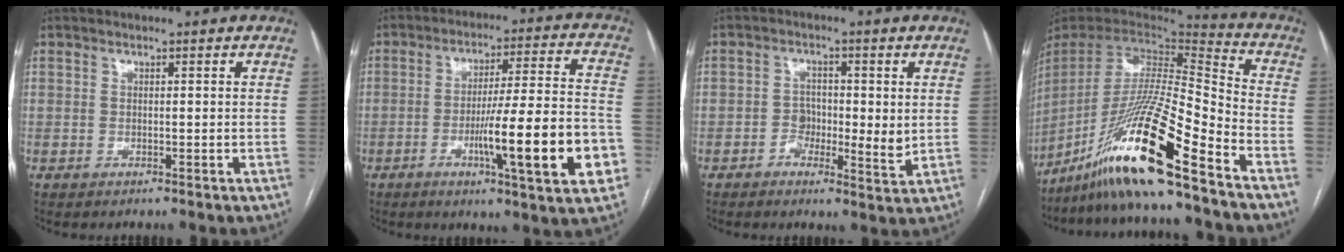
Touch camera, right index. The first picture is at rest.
{"total": 17.1, "force": [-5.4, 0.8, 16.2], "torque": [-0.229, 0.000, -0.075]}
{"total": 5.1, "force": [-0.4, 2.8, 4.3], "torque": [-0.063, 0.000, -0.010]}
{"total": 22.9, "force": [-15.9, -0.2, 16.4], "torque": [-0.339, -0.030, -0.298]}